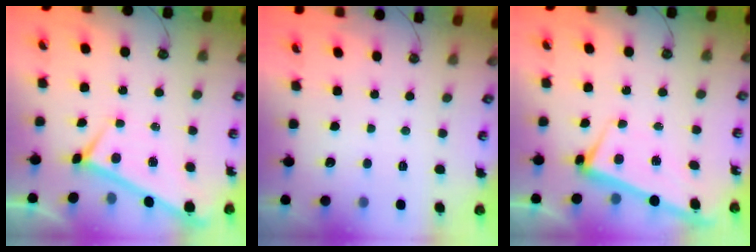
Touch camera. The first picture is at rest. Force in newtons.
{"total": 0.0}
{"total": 2.5, "press": 2.5, "slide": 0.6}